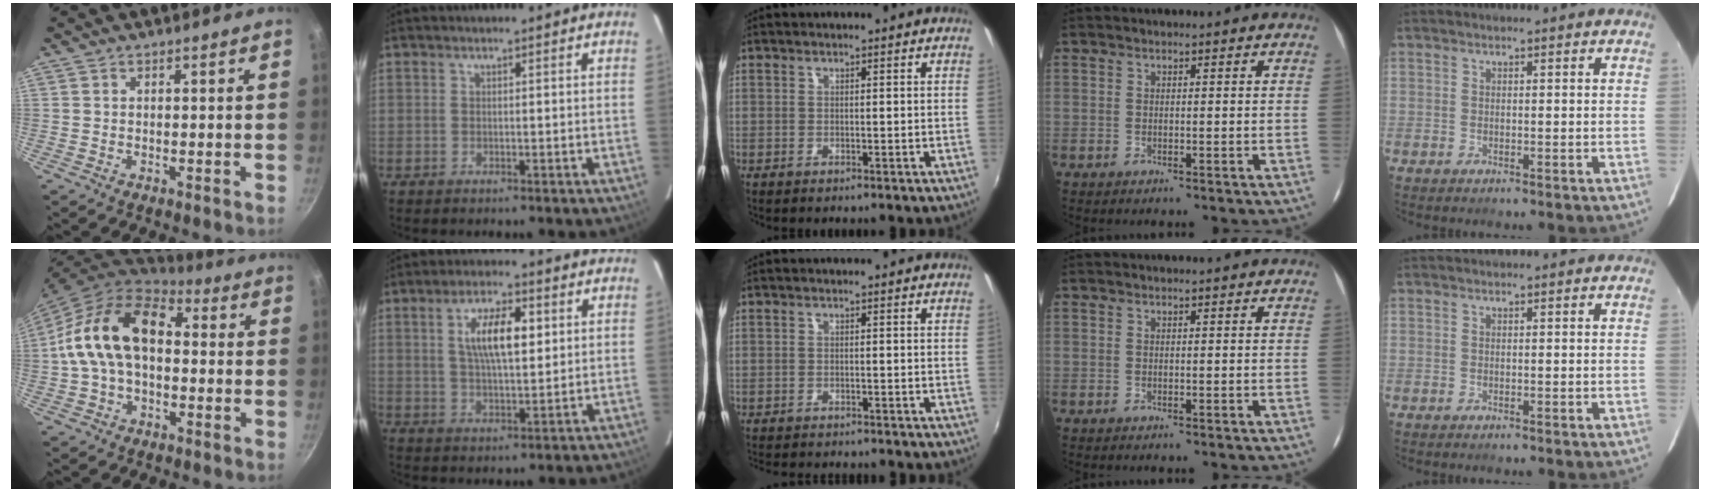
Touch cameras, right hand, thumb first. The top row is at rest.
{"thumb": {"total": 16.3, "force": [0.6, 10.6, 12.4], "torque": [-0.200, 0.041, -0.006]}, "index": {"total": 9.3, "force": [2.6, 3.3, 8.3], "torque": [-0.150, 0.009, 0.048]}, "middle": {"total": 4.7, "force": [-4.4, 0.7, 1.4], "torque": [-0.040, -0.016, -0.069]}}